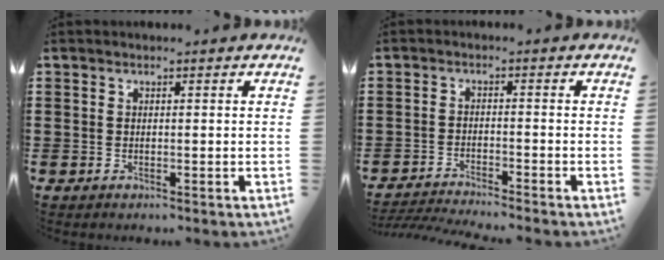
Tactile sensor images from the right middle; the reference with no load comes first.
{"total": 3.0, "force": [-2.9, -0.1, 0.5], "torque": [-0.017, -0.003, -0.064]}